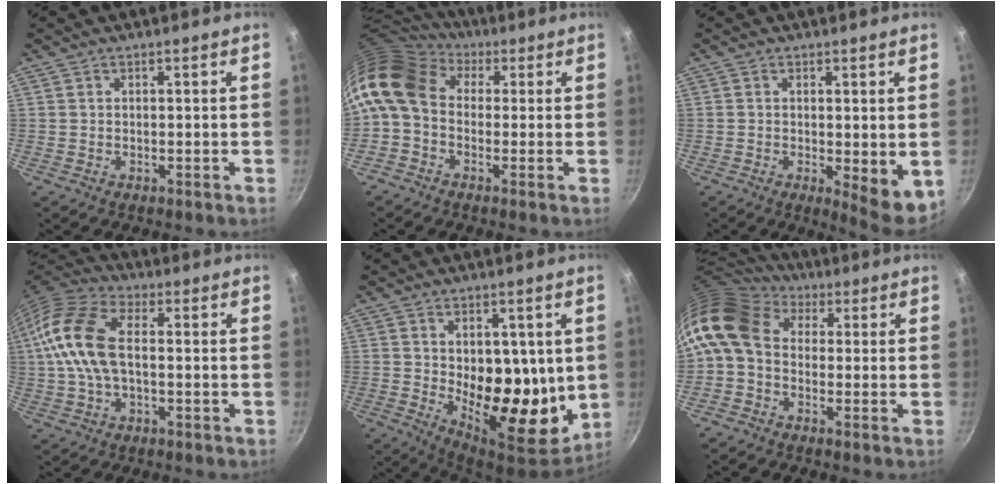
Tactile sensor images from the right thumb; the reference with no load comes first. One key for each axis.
{"total": 14.6, "fx": 1.8, "fy": 11.0, "fz": 9.5, "tx": -0.197, "ty": 0.032, "tz": 0.010}
{"total": 7.3, "fx": -0.5, "fy": 2.5, "fz": 6.8, "tx": -0.081, "ty": -0.013, "tz": -0.001}
{"total": 14.4, "fx": 0.5, "fy": 8.1, "fz": 11.9, "tx": -0.240, "ty": 0.031, "tz": -0.008}
{"total": 16.6, "fx": 1.0, "fy": 9.6, "fz": 13.5, "tx": -0.155, "ty": -0.054, "tz": 0.026}
{"total": 13.2, "fx": 1.4, "fy": 9.9, "fz": 8.6, "tx": -0.172, "ty": 0.028, "tz": 0.003}